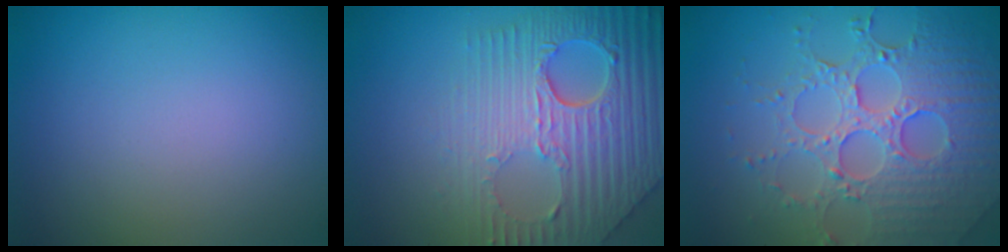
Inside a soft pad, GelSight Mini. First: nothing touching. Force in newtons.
{"total": 8.4, "press": 5.9, "slide": 6.0}
{"total": 6.4, "press": 5.1, "slide": 3.8}